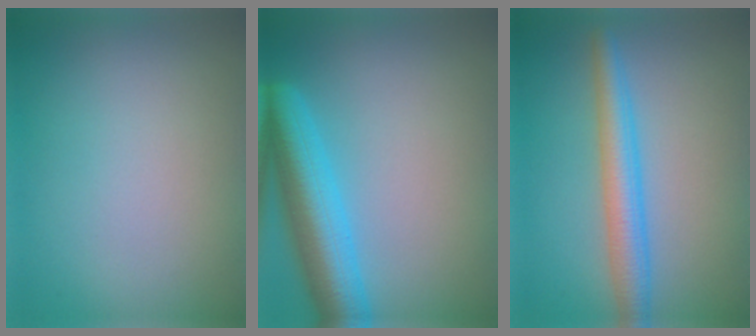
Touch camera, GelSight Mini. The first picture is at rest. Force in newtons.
{"total": 7.0, "press": 7.0, "slide": 0.3}
{"total": 4.0, "press": 4.0, "slide": 0.1}